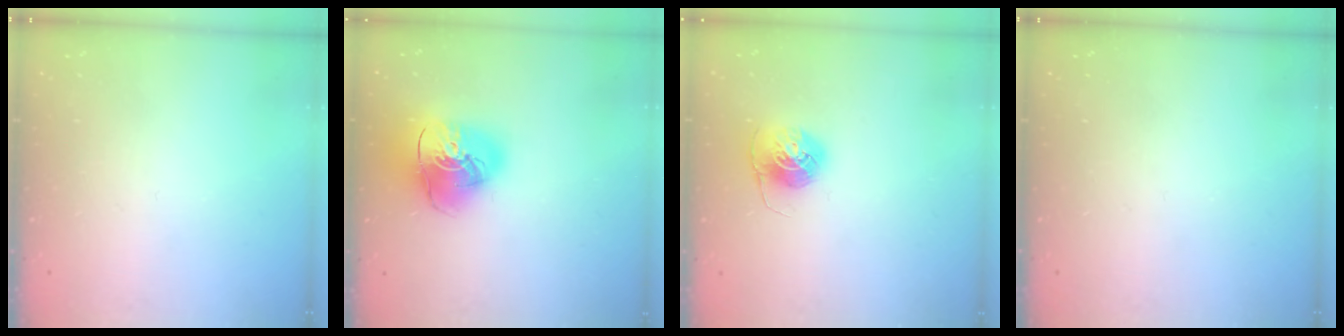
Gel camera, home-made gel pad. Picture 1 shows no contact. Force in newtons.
{"total": 16.7, "press": 16.5, "slide": 2.0}
{"total": 7.1, "press": 7.1, "slide": 0.5}
{"total": 0.0}